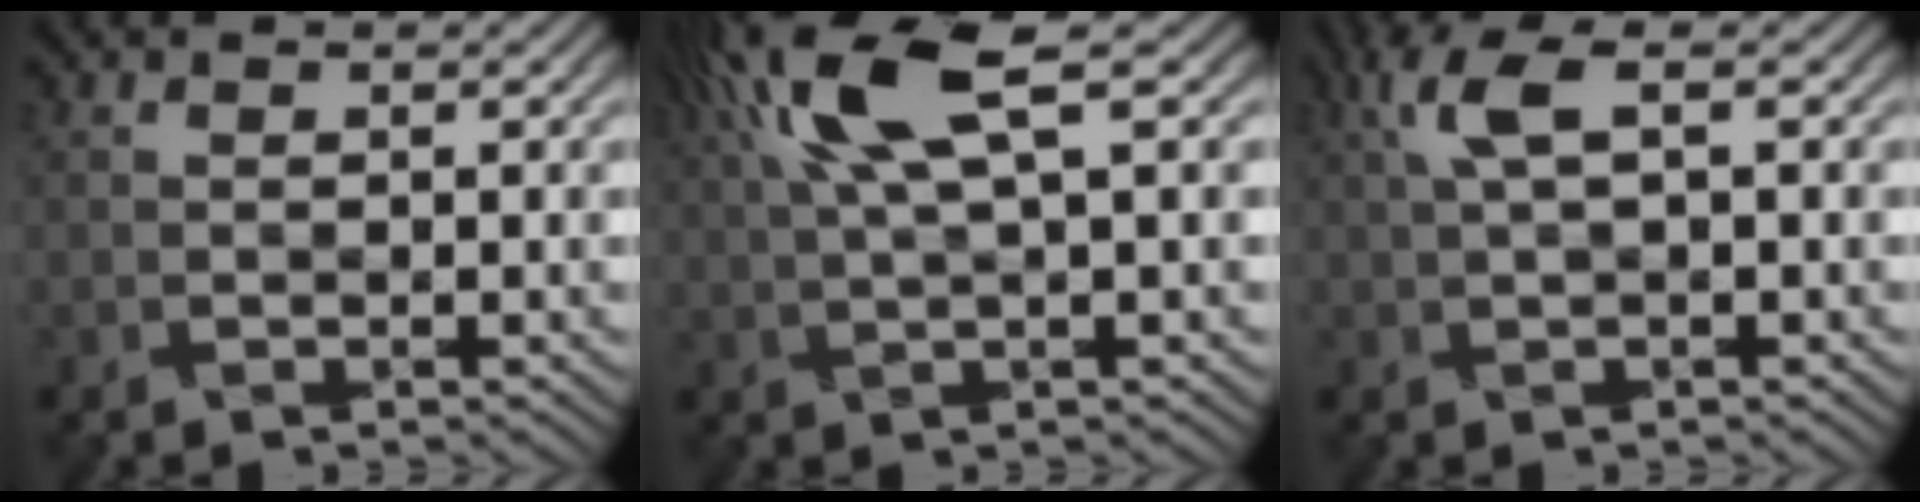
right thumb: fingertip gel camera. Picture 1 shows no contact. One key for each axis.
{"total": 9.1, "fx": 3.5, "fy": 2.0, "fz": 8.2, "tx": -0.159, "ty": 0.025, "tz": 0.070}
{"total": 3.8, "fx": 1.2, "fy": 0.9, "fz": 3.5, "tx": -0.076, "ty": 0.010, "tz": 0.027}